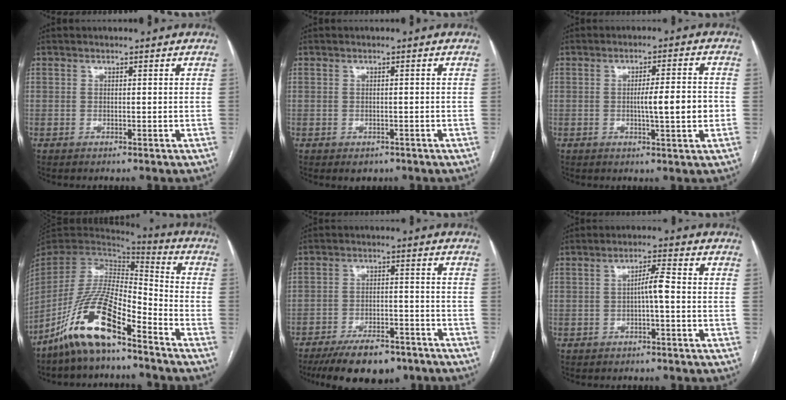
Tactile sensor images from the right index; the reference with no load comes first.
{"total": 1.8, "force": [-1.1, 1.2, 0.7], "torque": [-0.007, 0.001, -0.006]}
{"total": 6.4, "force": [-0.9, 0.2, 6.3], "torque": [-0.096, 0.004, -0.011]}
{"total": 15.2, "force": [-10.3, 3.3, 10.7], "torque": [-0.216, 0.000, -0.194]}
{"total": 12.8, "force": [-10.0, 4.5, 6.6], "torque": [-0.095, 0.001, -0.154]}
{"total": 2.9, "force": [-0.4, 0.2, 2.8], "torque": [-0.045, 0.004, -0.008]}